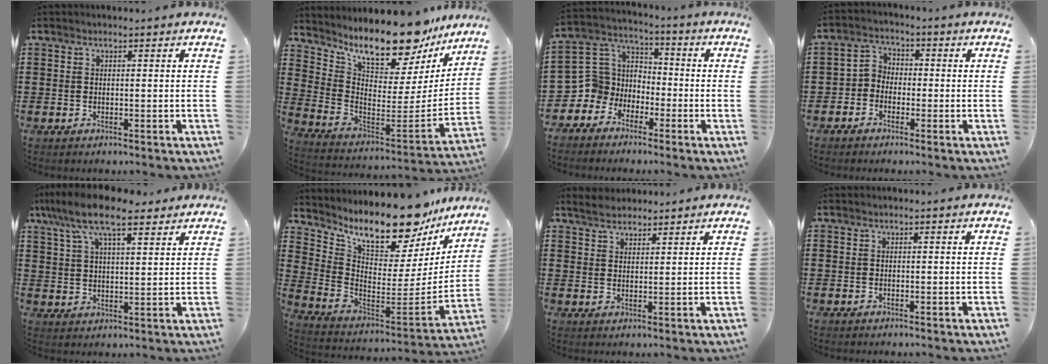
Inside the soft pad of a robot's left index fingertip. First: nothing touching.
{"total": 12.4, "force": [10.6, 2.9, 5.8], "torque": [-0.119, -0.087, 0.178]}
{"total": 6.9, "force": [-3.0, 6.2, 0.9], "torque": [-0.069, 0.001, -0.066]}
{"total": 3.3, "force": [-2.1, 2.5, 0.6], "torque": [-0.030, 0.008, -0.051]}
{"total": 10.9, "force": [7.6, 3.5, 6.9], "torque": [-0.154, -0.002, 0.140]}
{"total": 13.2, "force": [11.3, 3.2, 6.1], "torque": [-0.126, -0.091, 0.189]}
{"total": 2.7, "force": [2.4, 1.0, 0.6], "torque": [-0.019, 0.005, 0.046]}
{"total": 0.0}